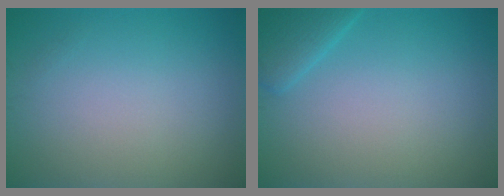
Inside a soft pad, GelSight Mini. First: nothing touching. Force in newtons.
{"total": 2.3, "press": 2.3, "slide": 0.2}